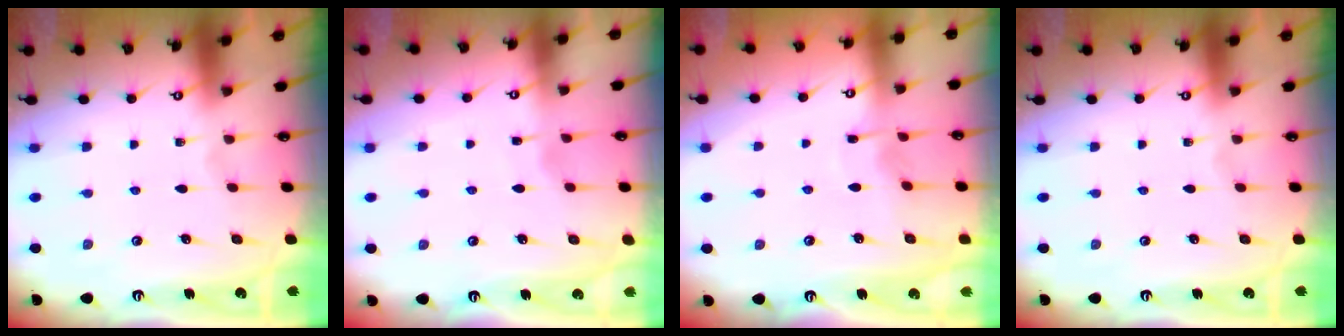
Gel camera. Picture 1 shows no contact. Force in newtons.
{"total": 2.2, "press": 2.2, "slide": 0.3}
{"total": 3.1, "press": 3.1, "slide": 0.3}
{"total": 0.0}